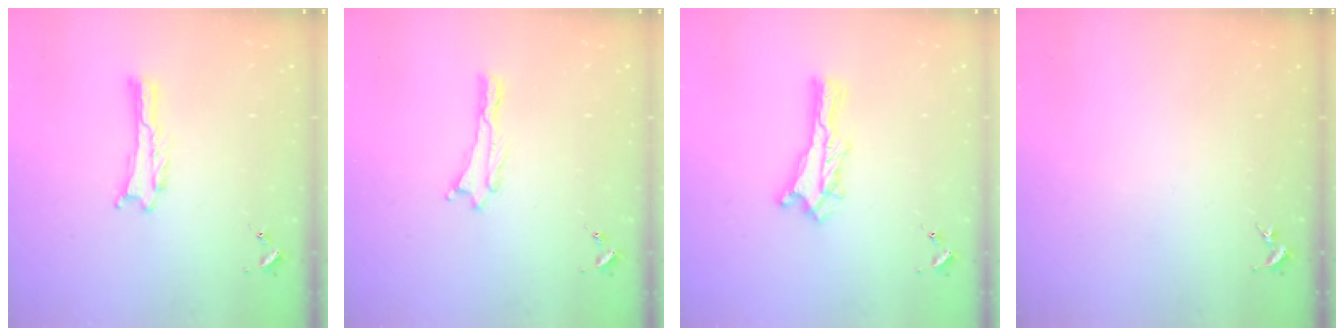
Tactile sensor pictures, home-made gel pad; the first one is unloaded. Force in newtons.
{"total": 0.0}
{"total": 1.4, "press": 1.4, "slide": 0.2}
{"total": 0.0}